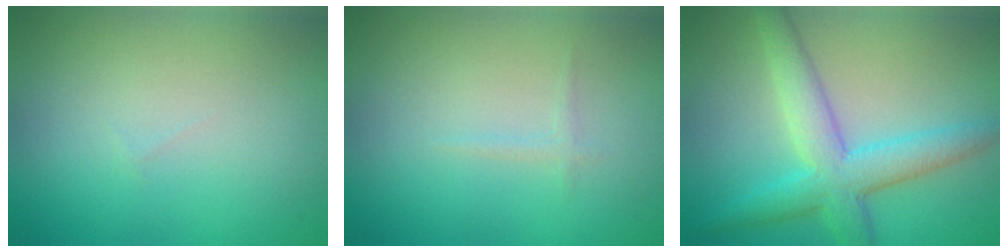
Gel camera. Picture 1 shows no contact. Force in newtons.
{"total": 0.6, "press": 0.6, "slide": 0.0}
{"total": 5.7, "press": 5.7, "slide": 0.2}